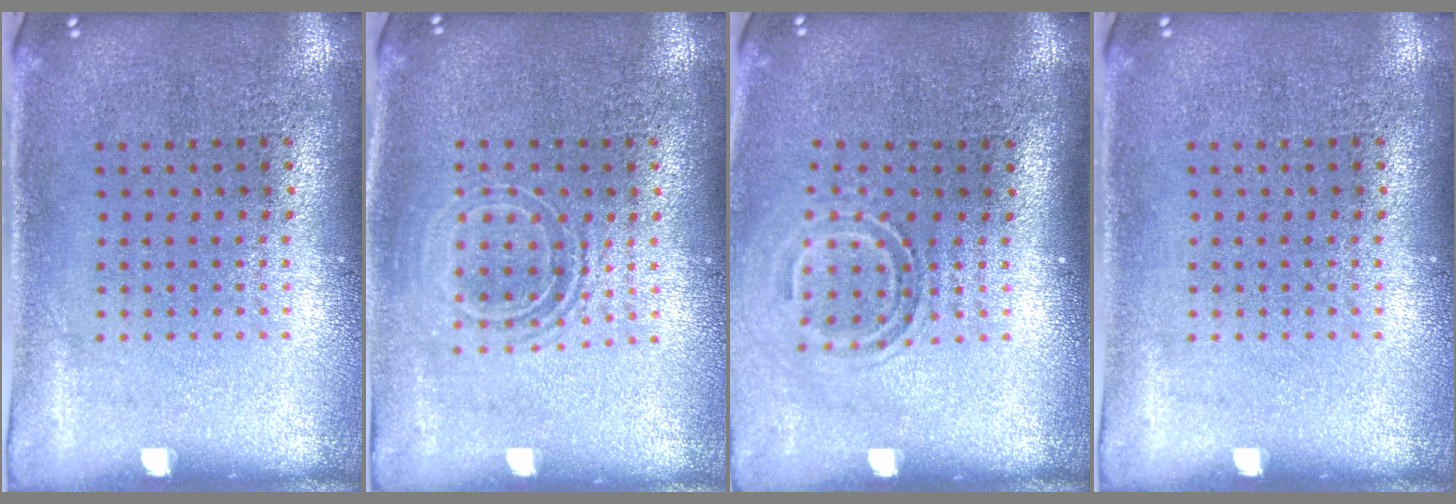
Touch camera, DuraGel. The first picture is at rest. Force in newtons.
{"total": 1.6, "press": 1.2, "slide": 1.0}
{"total": 1.7, "press": 1.2, "slide": 1.2}
{"total": 0.0}